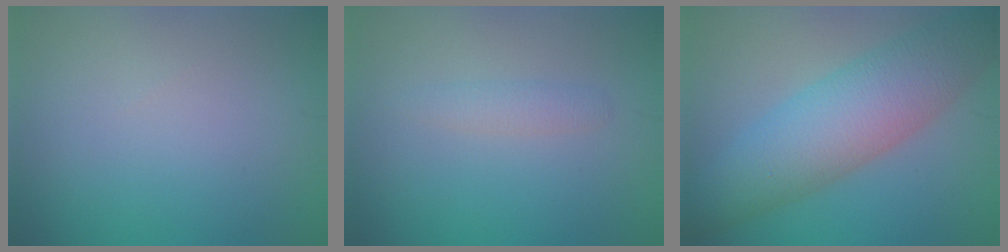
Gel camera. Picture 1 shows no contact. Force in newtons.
{"total": 1.3, "press": 1.3, "slide": 0.1}
{"total": 7.8, "press": 7.8, "slide": 0.2}